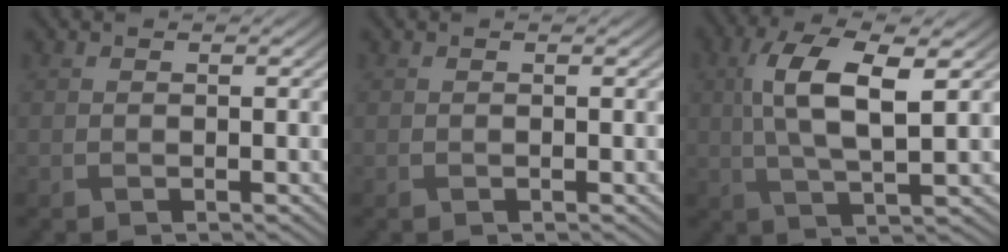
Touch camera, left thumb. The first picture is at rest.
{"total": 0.0}
{"total": 9.2, "force": [1.7, 3.4, 8.4], "torque": [-0.174, 0.008, 0.027]}